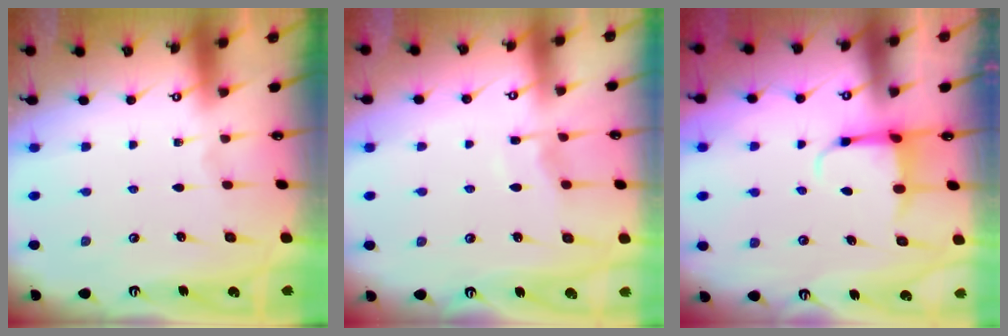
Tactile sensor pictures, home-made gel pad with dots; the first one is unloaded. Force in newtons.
{"total": 4.2, "press": 4.2, "slide": 0.6}
{"total": 4.0, "press": 3.8, "slide": 1.1}